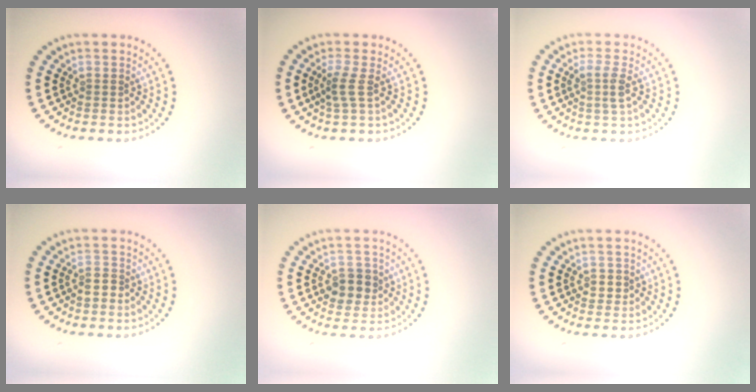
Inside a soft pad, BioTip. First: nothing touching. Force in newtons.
{"total": 2.0, "press": 1.3, "slide": 1.4}
{"total": 1.8, "press": 1.4, "slide": 1.0}
{"total": 1.4, "press": 1.2, "slide": 0.8}
{"total": 2.8, "press": 2.7, "slide": 0.7}
{"total": 1.1, "press": 1.0, "slide": 0.5}